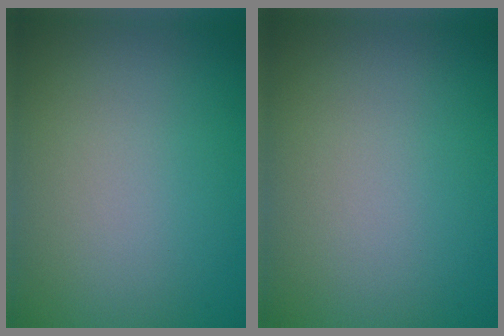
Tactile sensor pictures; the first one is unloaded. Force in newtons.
{"total": 0.0}